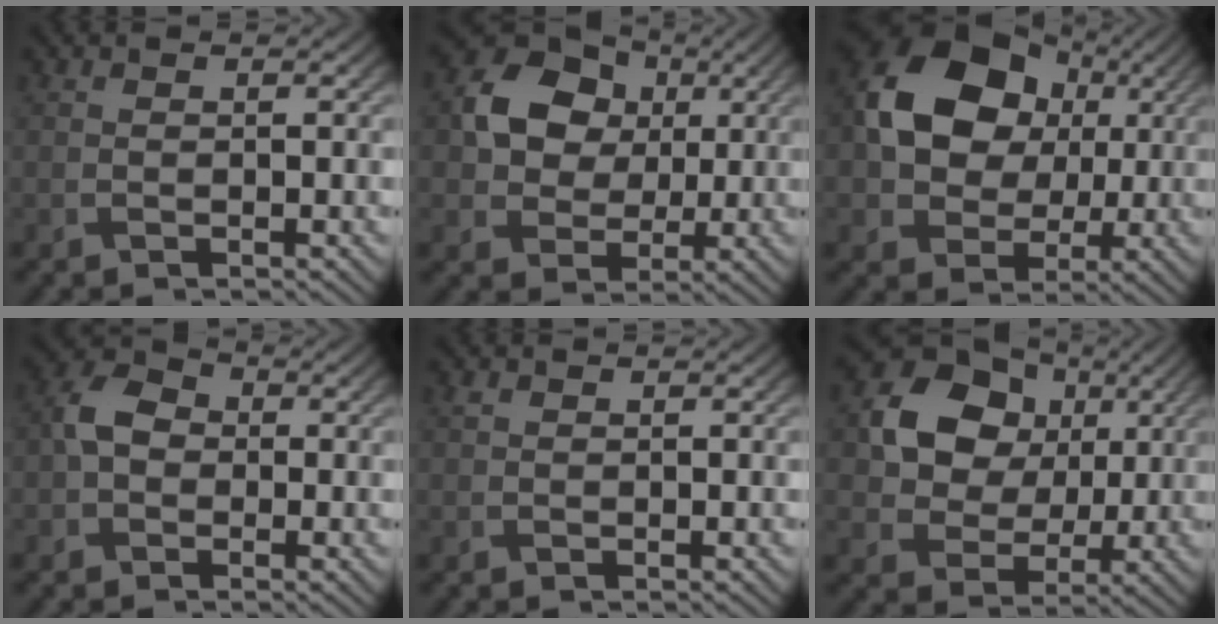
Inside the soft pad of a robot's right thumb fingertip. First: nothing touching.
{"total": 11.2, "force": [2.6, 9.1, 6.0], "torque": [-0.129, 0.020, 0.037]}
{"total": 14.9, "force": [2.7, 11.6, 9.1], "torque": [-0.182, 0.017, 0.034]}
{"total": 4.6, "force": [-0.5, 3.7, 2.6], "torque": [-0.057, 0.009, -0.018]}
{"total": 0.6, "force": [0.3, 0.4, 0.2], "torque": [-0.006, 0.001, 0.008]}
{"total": 12.4, "force": [3.2, 10.1, 6.5], "torque": [-0.140, 0.015, 0.050]}